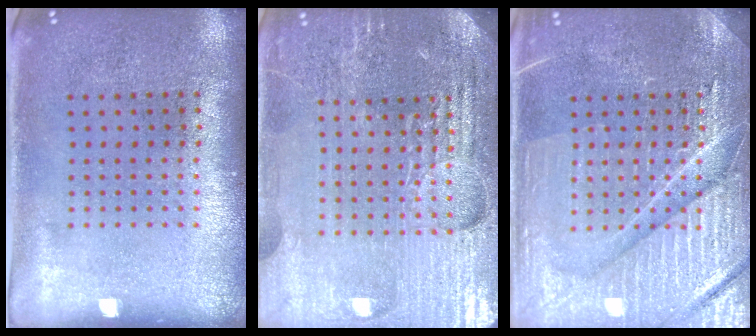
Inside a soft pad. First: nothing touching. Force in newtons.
{"total": 5.0, "press": 4.7, "slide": 1.8}
{"total": 4.5, "press": 4.5, "slide": 0.6}